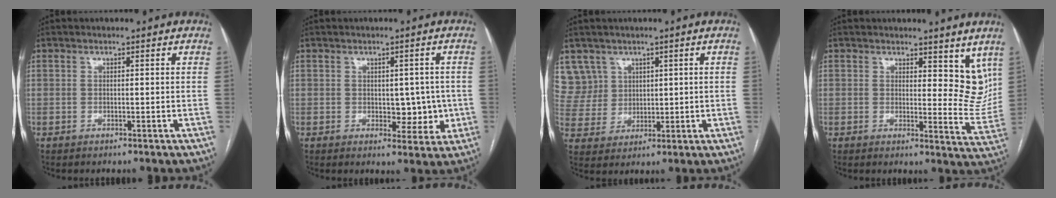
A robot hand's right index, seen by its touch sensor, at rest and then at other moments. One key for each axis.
{"total": 5.5, "fx": -0.2, "fy": 3.3, "fz": 4.3, "tx": -0.044, "ty": 0.008, "tz": 0.006}
{"total": 7.6, "fx": 4.3, "fy": 6.2, "fz": 0.0, "tx": -0.001, "ty": 0.022, "tz": 0.098}
{"total": 8.7, "fx": 6.1, "fy": 3.9, "fz": 4.7, "tx": -0.040, "ty": -0.025, "tz": 0.073}